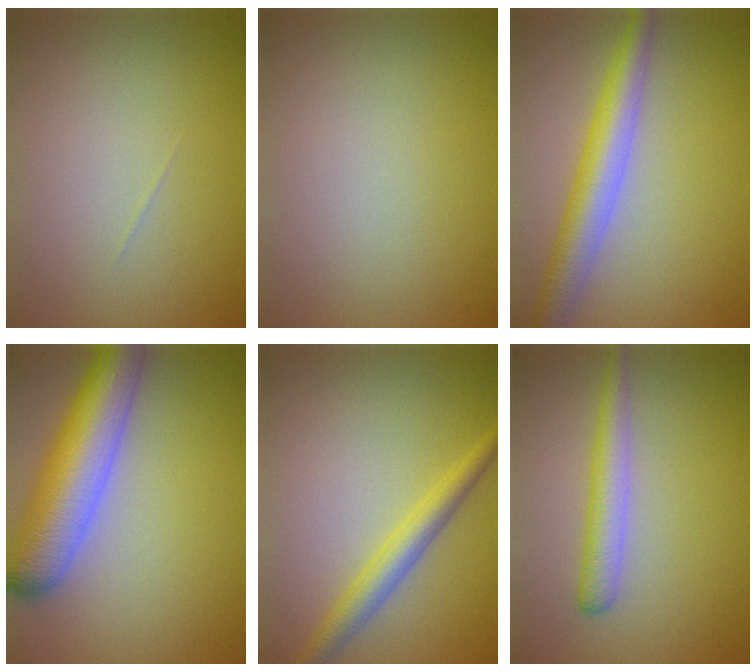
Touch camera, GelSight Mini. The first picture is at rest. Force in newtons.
{"total": 0.0}
{"total": 5.1, "press": 5.1, "slide": 0.1}
{"total": 8.4, "press": 8.4, "slide": 0.4}
{"total": 3.1, "press": 3.1, "slide": 0.1}
{"total": 2.8, "press": 2.8, "slide": 0.1}